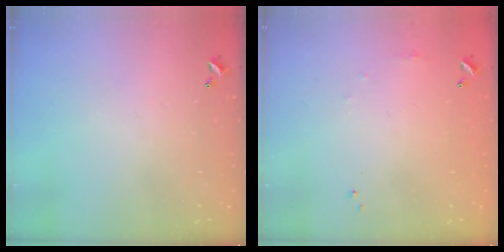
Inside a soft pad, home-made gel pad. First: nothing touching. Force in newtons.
{"total": 4.7, "press": 4.7, "slide": 0.7}